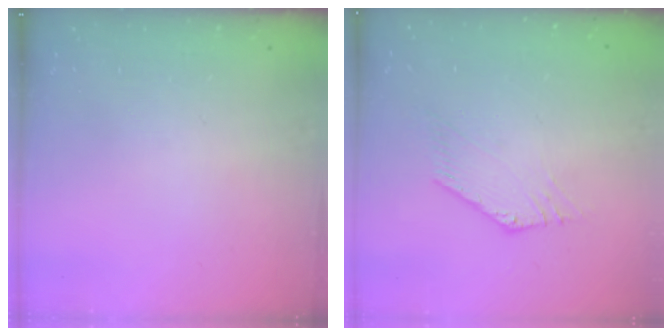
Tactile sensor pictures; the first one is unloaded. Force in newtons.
{"total": 0.0}